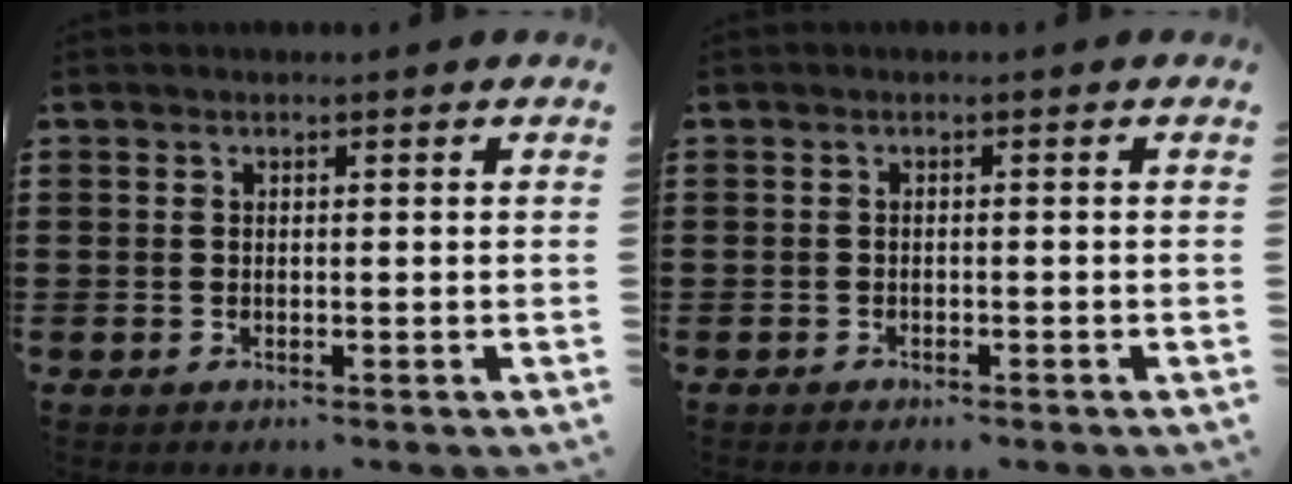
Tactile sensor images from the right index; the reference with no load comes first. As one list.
[{"total": 0.9, "force": [-0.9, 0.0, 0.0], "torque": [-0.004, -0.002, -0.019]}]